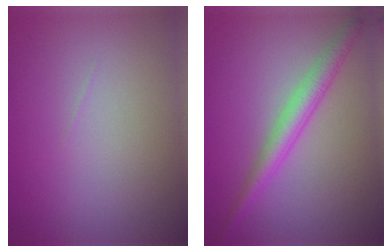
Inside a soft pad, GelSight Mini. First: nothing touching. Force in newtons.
{"total": 3.2, "press": 3.2, "slide": 0.1}